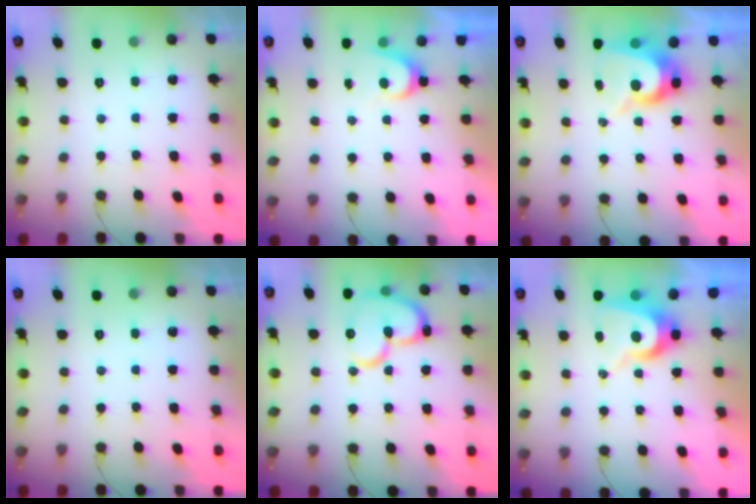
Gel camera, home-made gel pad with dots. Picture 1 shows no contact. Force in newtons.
{"total": 3.4, "press": 3.4, "slide": 0.3}
{"total": 9.2, "press": 9.2, "slide": 0.8}
{"total": 0.0}
{"total": 17.5, "press": 17.4, "slide": 1.6}
{"total": 8.5, "press": 8.5, "slide": 0.9}